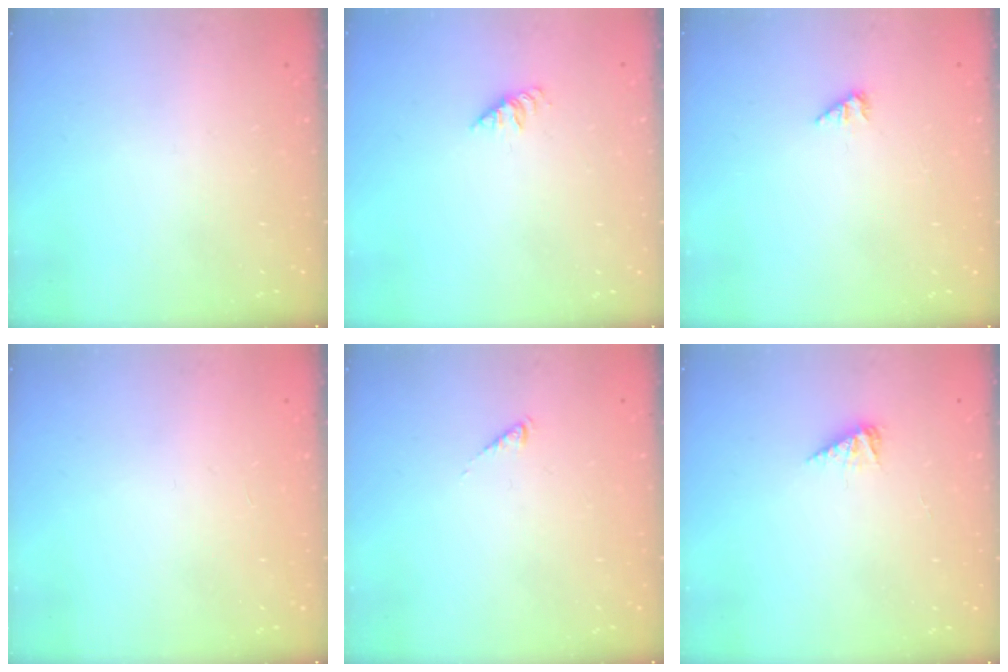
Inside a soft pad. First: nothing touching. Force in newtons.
{"total": 1.9, "press": 1.9, "slide": 0.3}
{"total": 1.7, "press": 1.7, "slide": 0.3}
{"total": 0.0}
{"total": 0.0}
{"total": 2.5, "press": 2.5, "slide": 0.4}